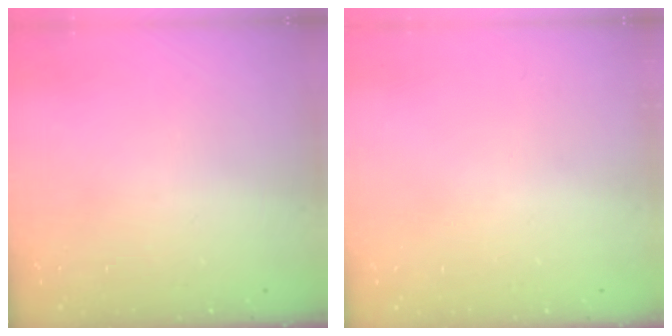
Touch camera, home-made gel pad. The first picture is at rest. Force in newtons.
{"total": 0.0}